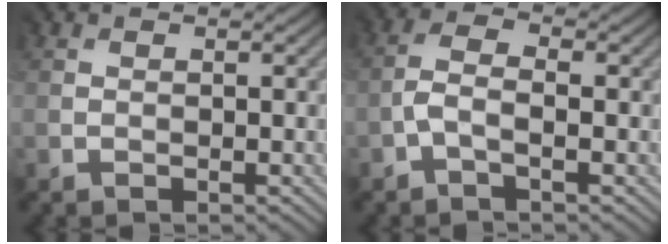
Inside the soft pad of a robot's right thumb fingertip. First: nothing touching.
{"total": 2.8, "force": [-1.0, 1.1, 2.3], "torque": [-0.055, 0.012, -0.025]}